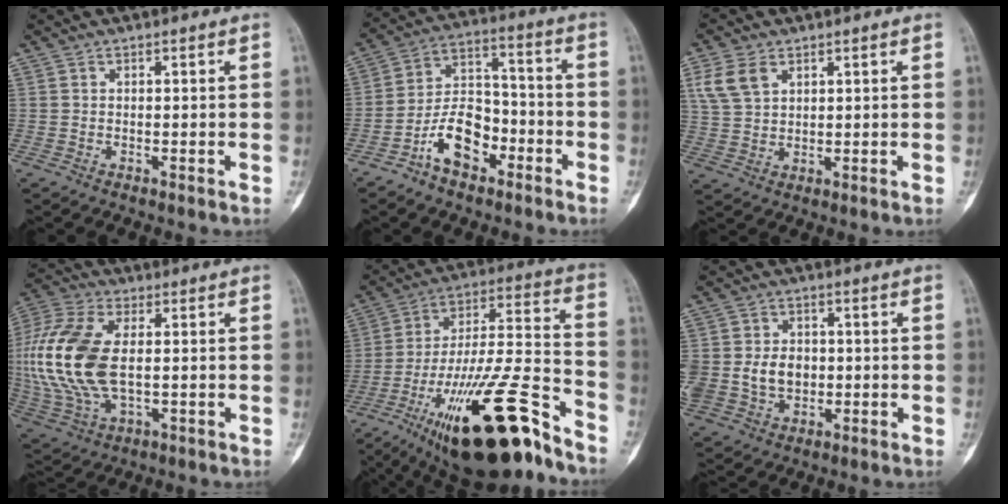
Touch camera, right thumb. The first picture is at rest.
{"total": 11.3, "force": [-6.0, 6.6, 6.9], "torque": [-0.106, 0.061, -0.113]}
{"total": 6.6, "force": [3.0, 4.2, 4.0], "torque": [-0.079, -0.002, 0.067]}
{"total": 19.8, "force": [0.7, 10.8, 16.6], "torque": [-0.384, 0.000, 0.018]}
{"total": 28.6, "force": [-17.2, 7.5, 21.6], "torque": [-0.340, 0.072, -0.280]}
{"total": 14.2, "force": [-0.4, 11.5, 8.3], "torque": [-0.181, 0.013, 0.012]}